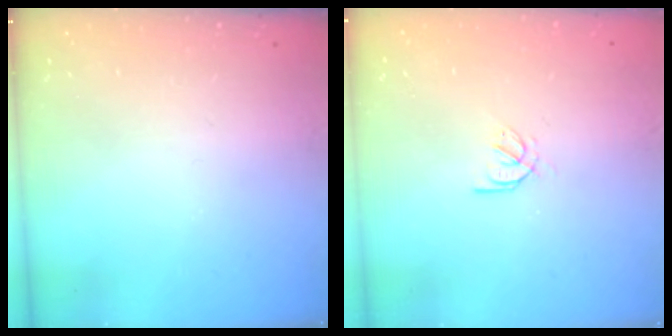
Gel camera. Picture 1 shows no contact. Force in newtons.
{"total": 2.1, "press": 2.0, "slide": 0.5}